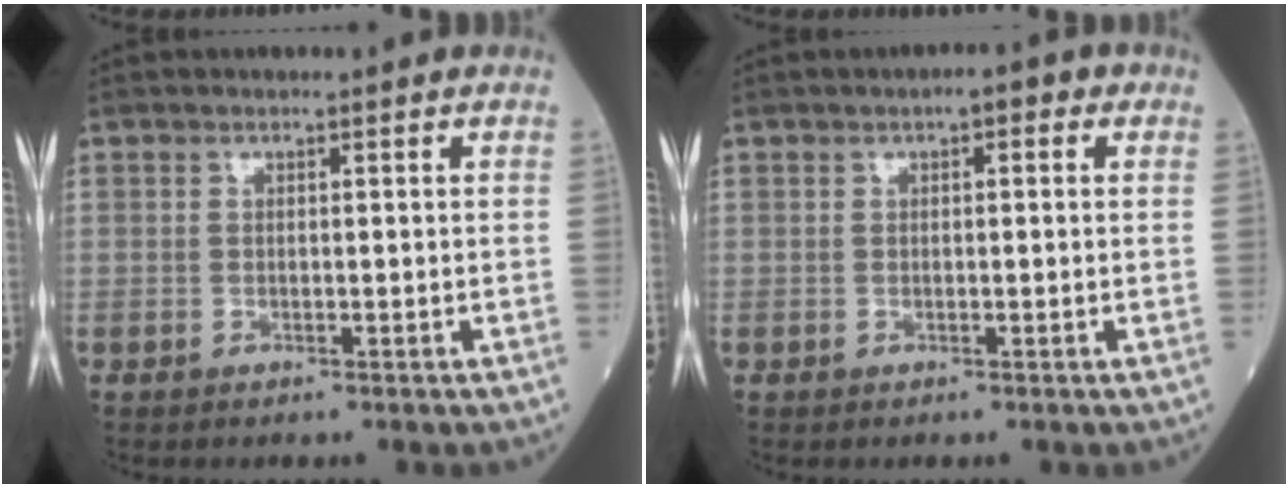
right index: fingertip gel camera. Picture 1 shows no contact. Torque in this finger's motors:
{"motor_torque": [-0.01, 0.02, 0.02, 0.00]}